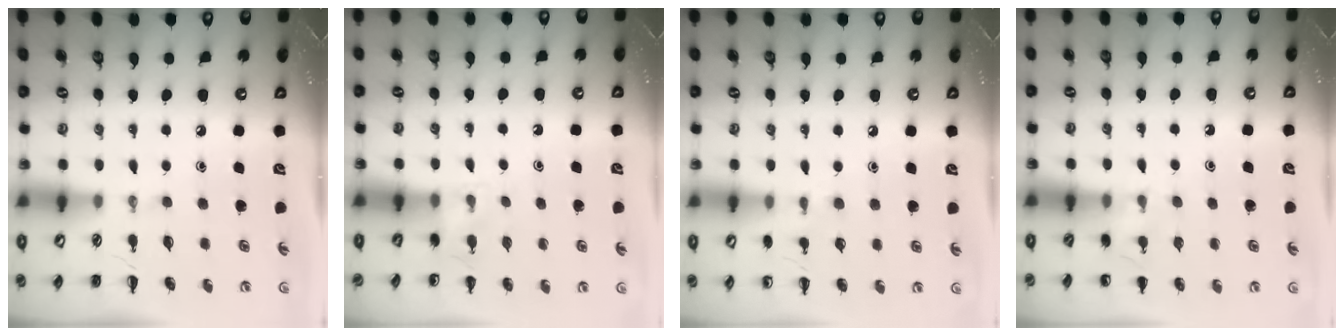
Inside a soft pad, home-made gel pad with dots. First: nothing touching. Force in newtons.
{"total": 5.0, "press": 4.6, "slide": 1.8}
{"total": 5.5, "press": 5.1, "slide": 1.8}
{"total": 5.5, "press": 5.2, "slide": 1.9}